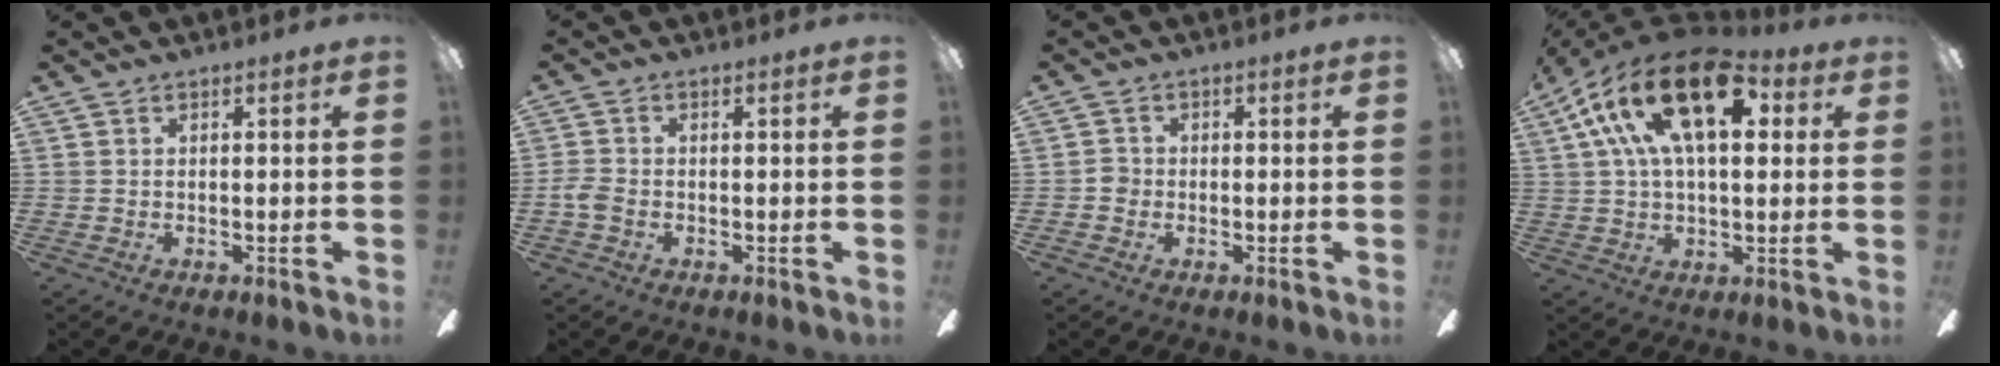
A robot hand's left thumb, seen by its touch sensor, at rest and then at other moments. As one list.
[{"total": 2.8, "force": [-1.2, 1.3, 2.2], "torque": [-0.050, 0.004, -0.024]}, {"total": 2.1, "force": [-0.7, 1.8, 0.8], "torque": [-0.014, 0.005, -0.016]}, {"total": 22.5, "force": [9.0, 10.8, 17.6], "torque": [-0.323, -0.017, 0.142]}]